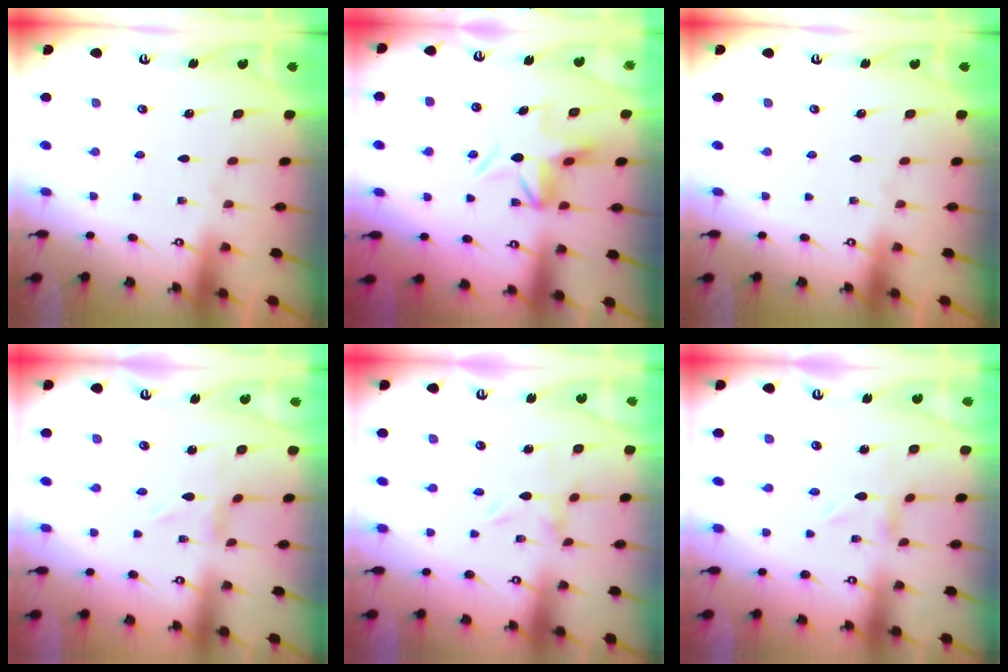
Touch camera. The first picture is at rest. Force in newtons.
{"total": 5.3, "press": 5.2, "slide": 0.6}
{"total": 0.0}
{"total": 0.6, "press": 0.6, "slide": 0.2}
{"total": 0.0}
{"total": 0.0}